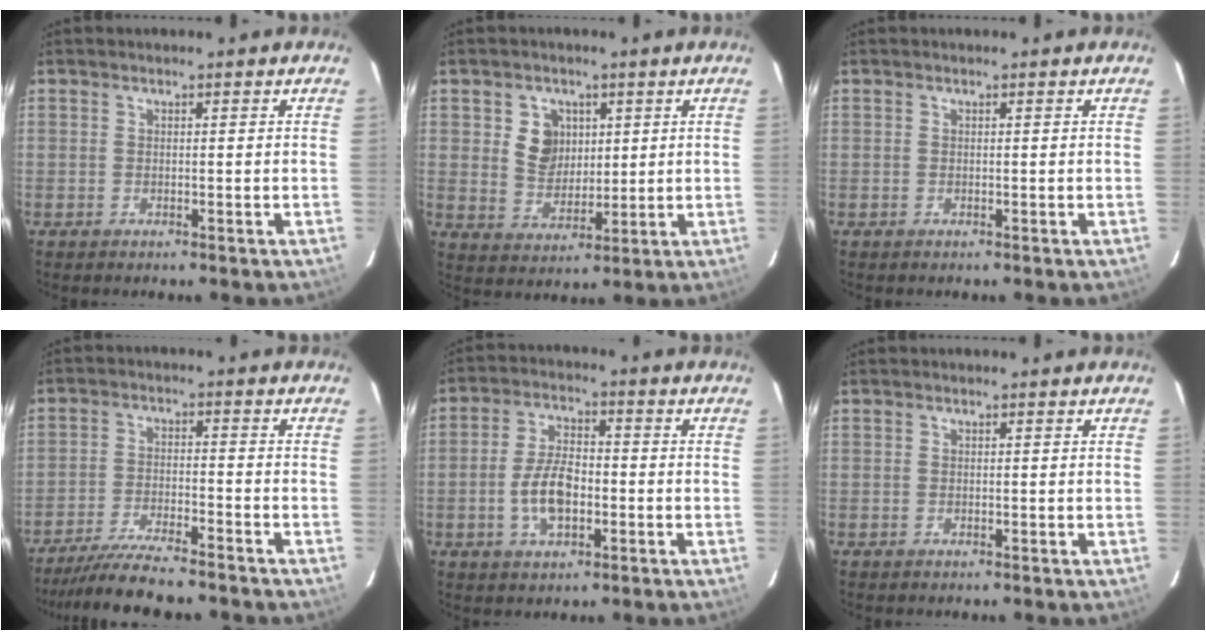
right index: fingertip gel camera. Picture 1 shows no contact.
{"total": 6.9, "force": [2.1, 5.8, 3.2], "torque": [-0.057, 0.009, 0.048]}
{"total": 0.0}
{"total": 12.3, "force": [-11.0, 1.2, 5.3], "torque": [-0.123, -0.017, -0.185]}
{"total": 8.1, "force": [-2.2, 4.2, 6.6], "torque": [-0.131, 0.007, -0.035]}
{"total": 0.0}